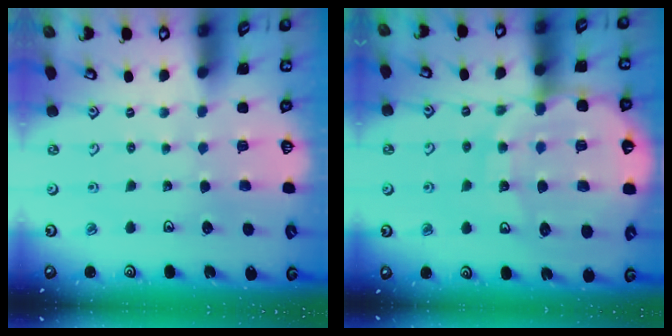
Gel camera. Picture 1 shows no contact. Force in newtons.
{"total": 14.9, "press": 14.8, "slide": 1.8}